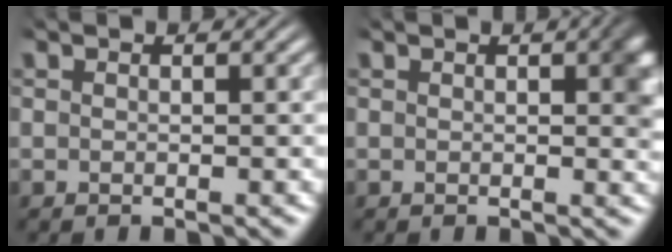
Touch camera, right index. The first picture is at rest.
{"total": 2.2, "force": [0.2, 0.5, 2.2], "torque": [-0.017, -0.003, 0.003]}